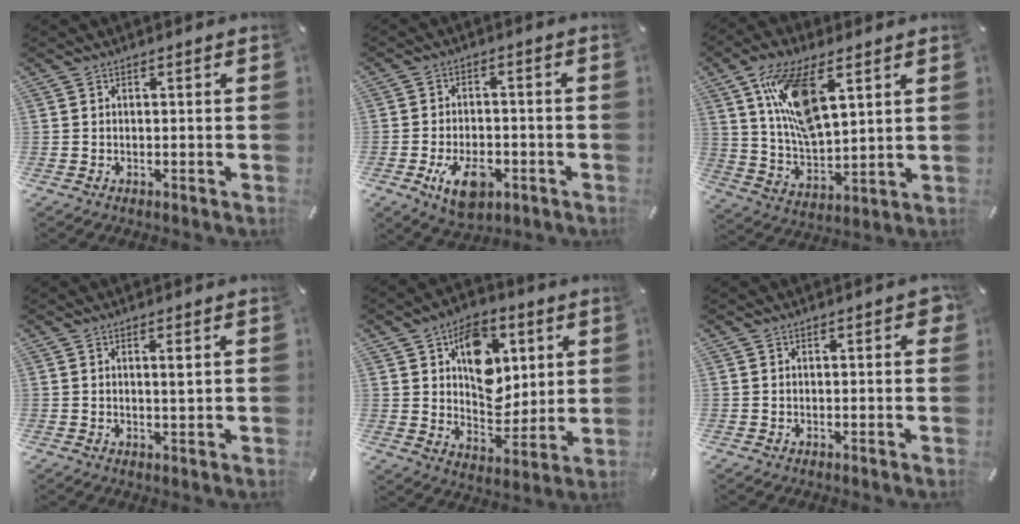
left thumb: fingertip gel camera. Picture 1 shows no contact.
{"total": 9.1, "force": [-3.7, 5.5, 6.2], "torque": [-0.109, 0.005, -0.065]}
{"total": 15.7, "force": [7.5, 7.3, 11.7], "torque": [-0.239, -0.017, 0.134]}
{"total": 2.0, "force": [0.7, 0.2, 1.9], "torque": [-0.039, -0.001, 0.010]}
{"total": 13.8, "force": [4.6, 10.5, 7.7], "torque": [-0.100, -0.016, 0.085]}
{"total": 1.7, "force": [0.3, 0.8, 1.4], "torque": [-0.014, 0.000, -0.001]}